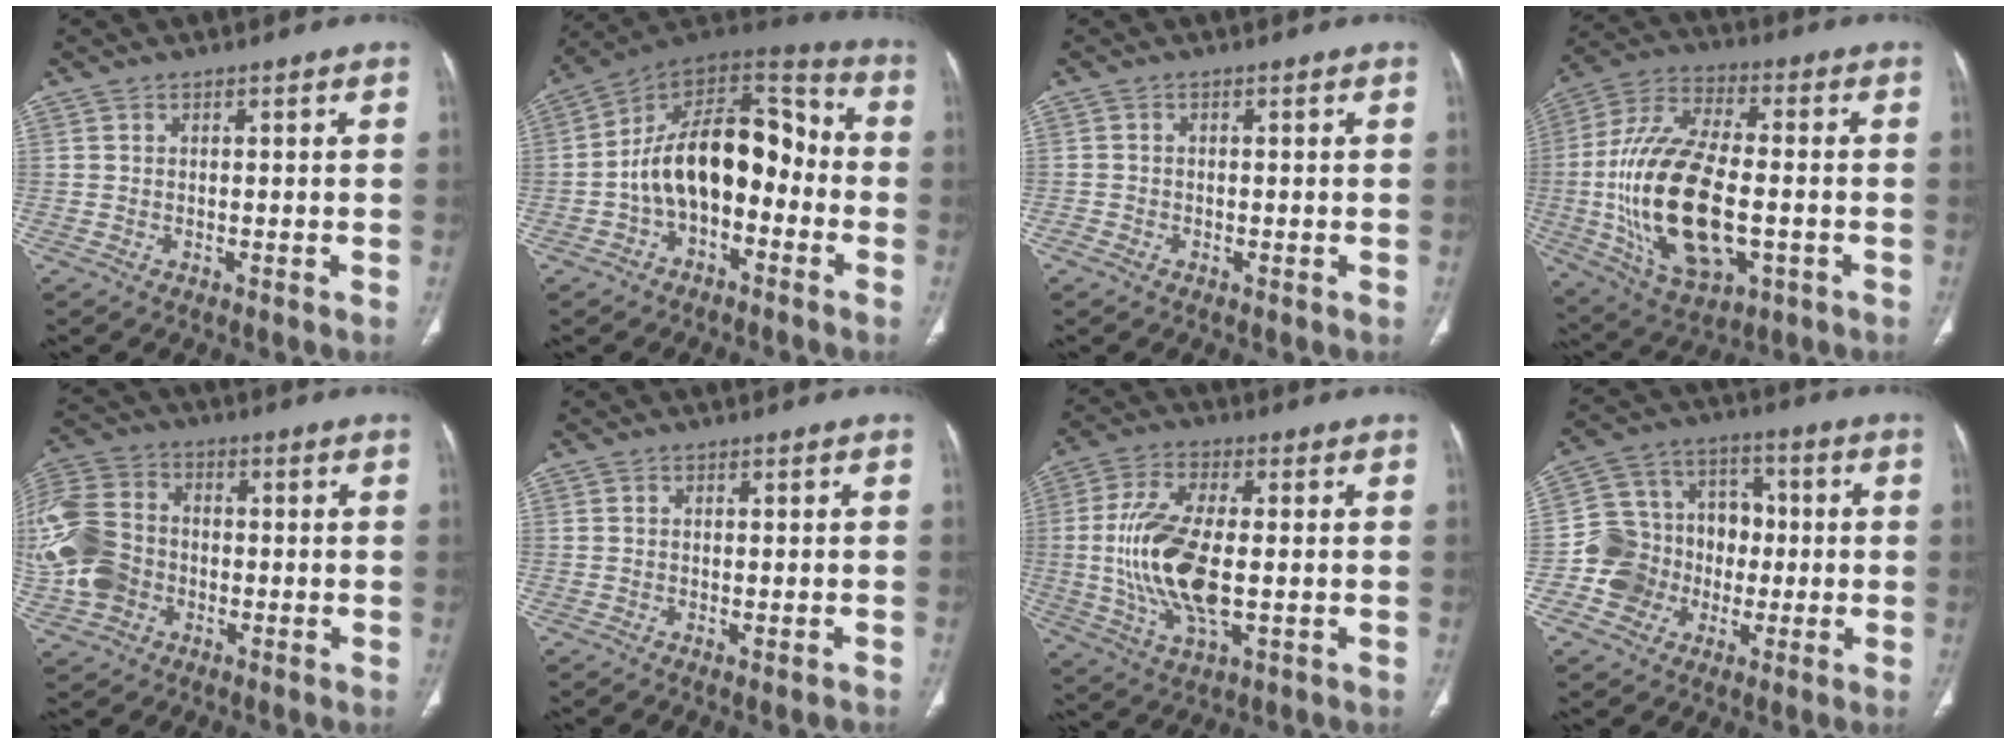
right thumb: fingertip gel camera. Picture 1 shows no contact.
{"total": 18.2, "force": [-3.2, 10.9, 14.2], "torque": [-0.196, 0.072, -0.061]}
{"total": 1.1, "force": [-0.7, 0.7, 0.4], "torque": [-0.004, 0.002, -0.016]}
{"total": 23.7, "force": [-3.4, 11.8, 20.2], "torque": [-0.400, 0.009, -0.047]}
{"total": 17.3, "force": [-3.0, 13.6, 10.2], "torque": [-0.241, 0.023, -0.058]}
{"total": 1.4, "force": [-0.7, 0.4, 1.1], "torque": [-0.016, 0.002, -0.005]}
{"total": 15.8, "force": [-0.9, 6.7, 14.2], "torque": [-0.297, -0.005, -0.013]}
{"total": 13.4, "force": [-2.7, 12.2, 5.0], "torque": [-0.043, 0.049, -0.048]}